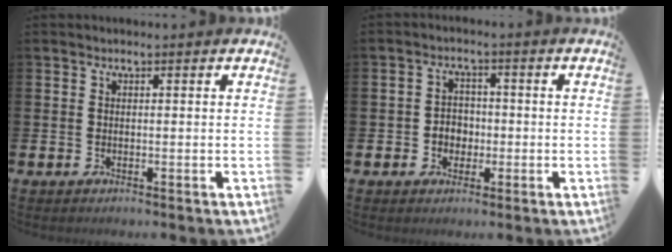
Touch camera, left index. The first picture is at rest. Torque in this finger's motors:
{"motor_torque": [0.08, 0.15, 0.05, 0.00]}